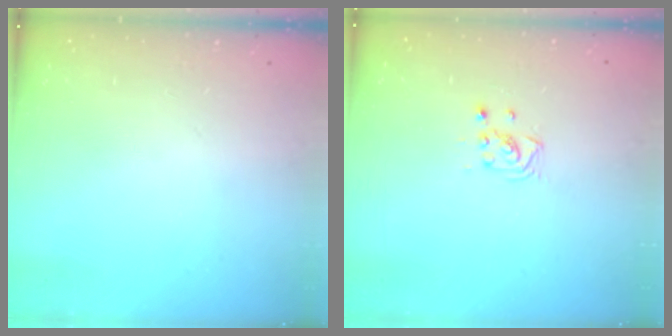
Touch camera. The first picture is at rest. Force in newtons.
{"total": 3.6, "press": 3.6, "slide": 0.3}